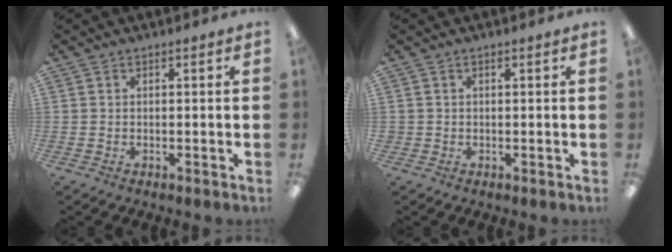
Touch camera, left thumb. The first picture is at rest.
{"total": 0.7, "force": [0.1, 0.7, 0.0], "torque": [0.001, 0.005, 0.001]}